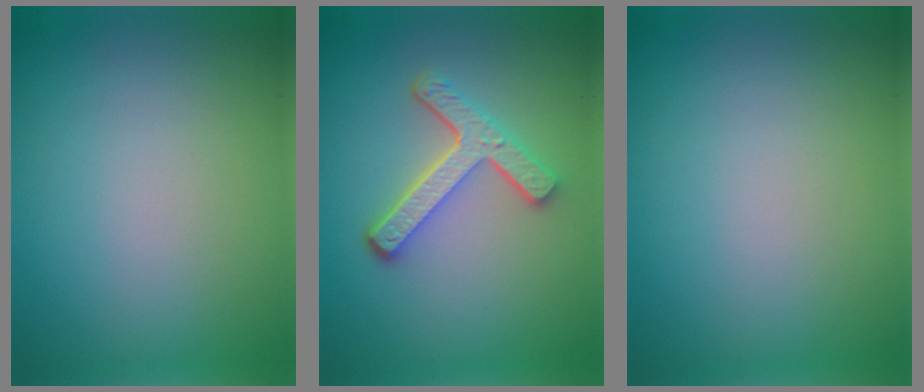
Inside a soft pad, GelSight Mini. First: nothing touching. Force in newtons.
{"total": 4.7, "press": 3.6, "slide": 3.1}
{"total": 0.0}